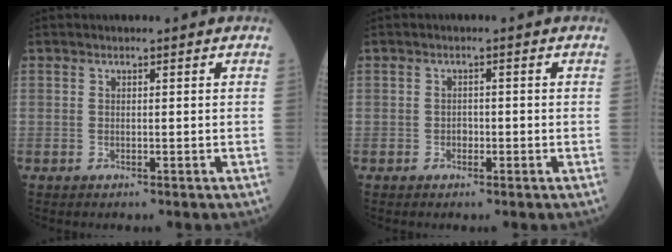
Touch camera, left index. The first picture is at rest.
{"total": 1.1, "force": [-0.5, 0.8, 0.6], "torque": [-0.007, 0.004, -0.009]}